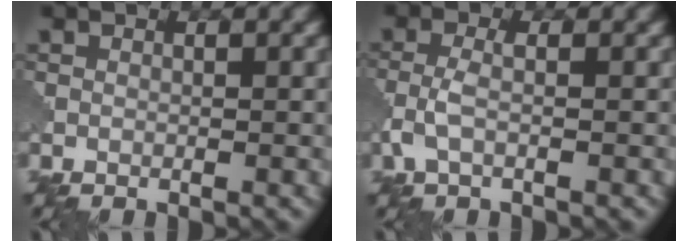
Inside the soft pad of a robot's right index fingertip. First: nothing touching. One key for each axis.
{"total": 2.4, "fx": -0.7, "fy": 0.8, "fz": 2.2, "tx": -0.055, "ty": 0.003, "tz": -0.020}